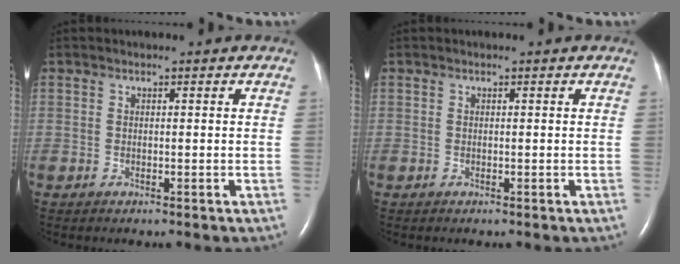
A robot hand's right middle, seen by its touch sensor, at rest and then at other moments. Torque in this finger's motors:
{"motor_torque": [0.00, 0.00, 0.00, 0.00]}